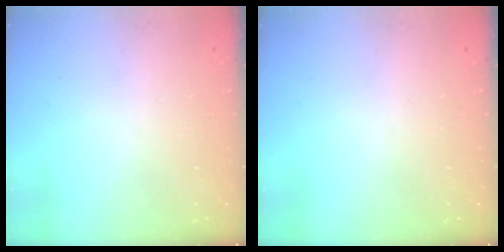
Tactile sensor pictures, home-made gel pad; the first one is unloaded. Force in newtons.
{"total": 0.0}